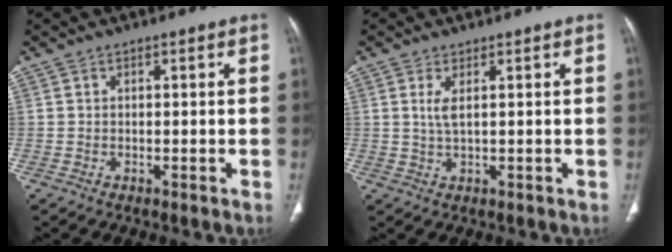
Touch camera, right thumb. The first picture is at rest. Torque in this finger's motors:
{"motor_torque": [-0.23, -0.27, 0.48, 0.07, -0.03]}